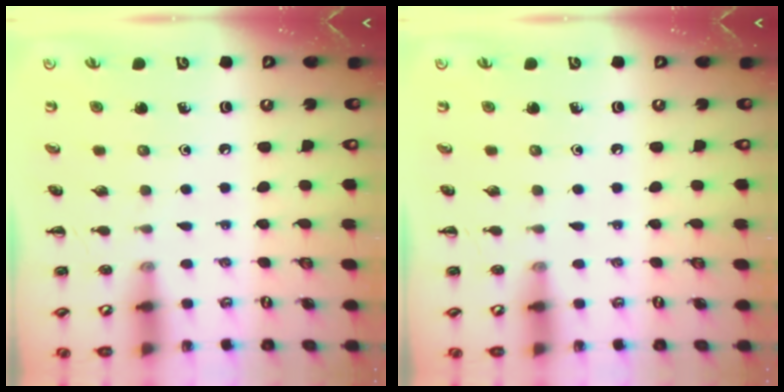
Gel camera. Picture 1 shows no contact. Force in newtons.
{"total": 0.0}